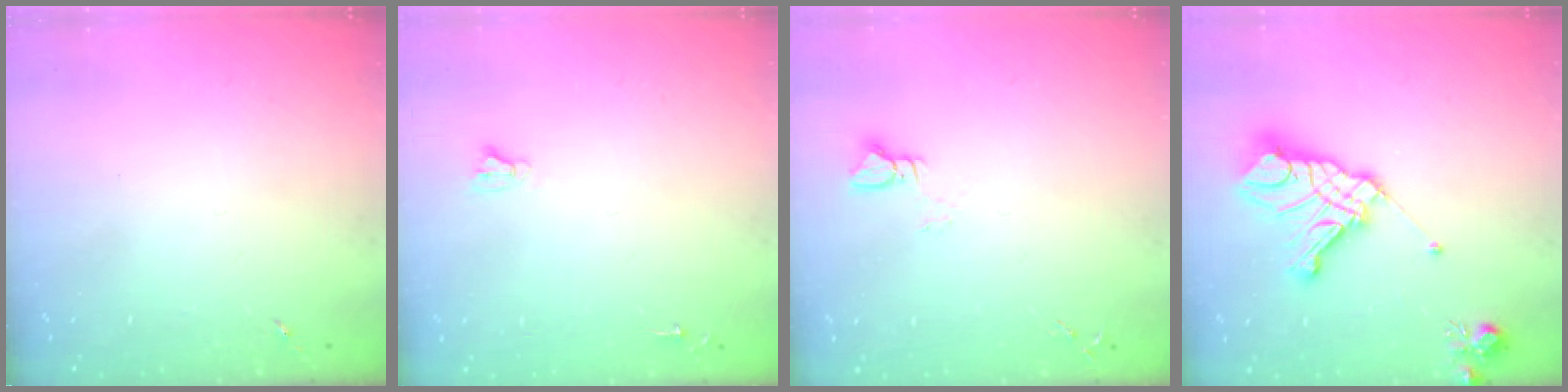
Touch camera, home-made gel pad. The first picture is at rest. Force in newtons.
{"total": 2.7, "press": 2.7, "slide": 0.2}
{"total": 3.0, "press": 3.0, "slide": 0.3}
{"total": 17.5, "press": 17.4, "slide": 2.0}